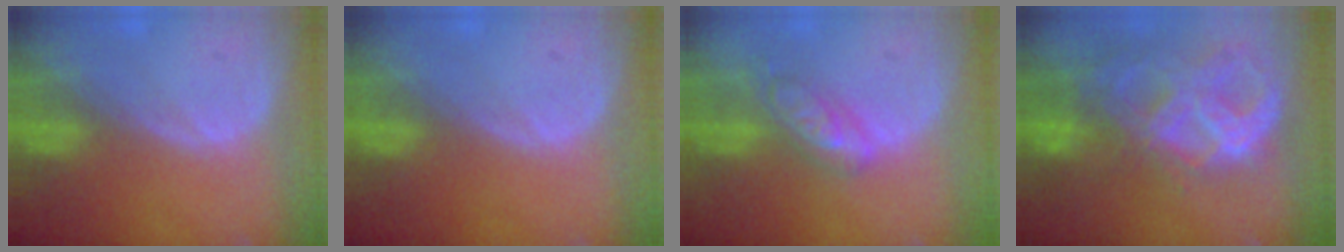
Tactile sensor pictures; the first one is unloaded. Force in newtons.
{"total": 0.0}
{"total": 5.9, "press": 5.2, "slide": 2.9}
{"total": 11.2, "press": 9.5, "slide": 5.9}